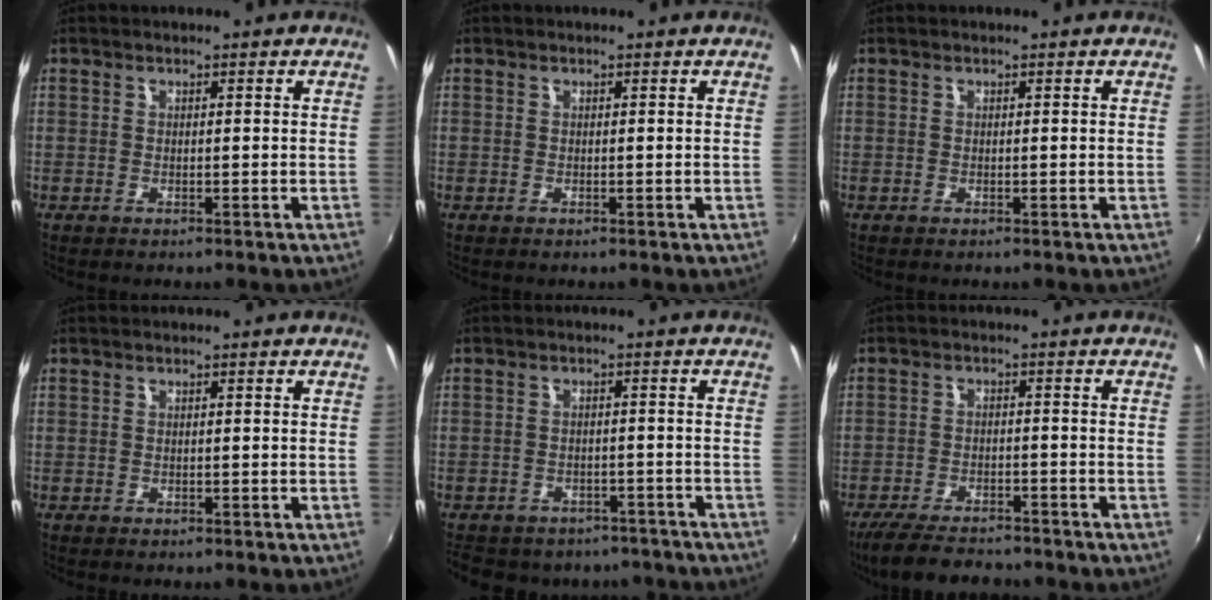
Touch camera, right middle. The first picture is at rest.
{"total": 0.0}
{"total": 0.0}
{"total": 0.0}
{"total": 14.7, "force": [-11.9, 6.9, 5.0], "torque": [-0.115, 0.001, -0.147]}
{"total": 10.0, "force": [-8.6, 2.7, 4.3], "torque": [-0.109, -0.023, -0.143]}